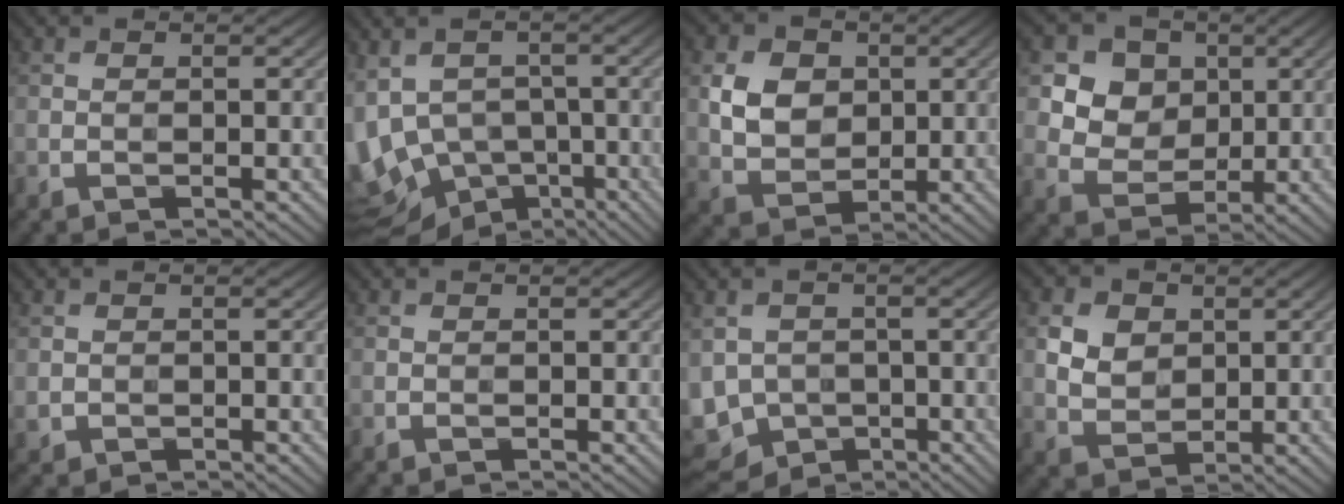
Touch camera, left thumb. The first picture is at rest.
{"total": 12.2, "force": [-3.0, 8.4, 8.2], "torque": [-0.196, -0.020, -0.029]}
{"total": 6.5, "force": [1.3, 5.2, 3.7], "torque": [-0.092, 0.000, 0.018]}
{"total": 8.4, "force": [3.1, 7.0, 3.5], "torque": [-0.109, -0.005, 0.070]}
{"total": 1.0, "force": [0.0, 1.0, 0.3], "torque": [-0.008, -0.008, 0.001]}
{"total": 0.0}
{"total": 7.4, "force": [-2.1, 5.8, 4.0], "torque": [-0.109, -0.021, -0.037]}
{"total": 5.3, "force": [1.6, 4.2, 2.8], "torque": [-0.077, -0.002, 0.020]}